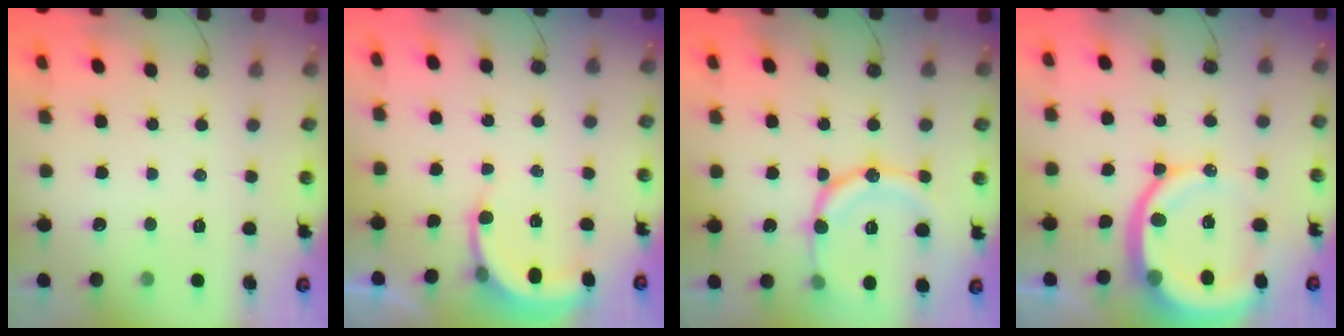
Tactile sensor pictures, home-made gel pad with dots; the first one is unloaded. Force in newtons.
{"total": 5.1, "press": 5.0, "slide": 0.8}
{"total": 17.2, "press": 16.9, "slide": 3.6}
{"total": 14.6, "press": 14.5, "slide": 1.7}